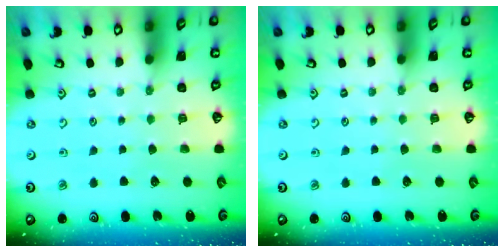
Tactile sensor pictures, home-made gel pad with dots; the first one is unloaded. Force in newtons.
{"total": 0.0}